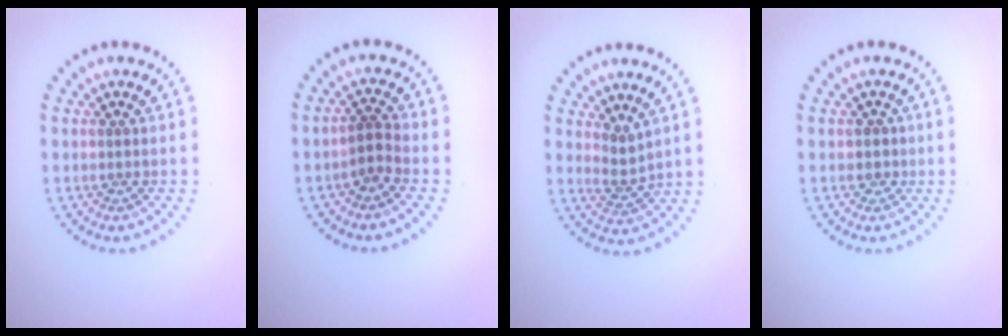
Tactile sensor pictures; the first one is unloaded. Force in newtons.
{"total": 1.8, "press": 1.4, "slide": 1.1}
{"total": 2.1, "press": 1.5, "slide": 1.4}
{"total": 1.4, "press": 1.2, "slide": 0.7}